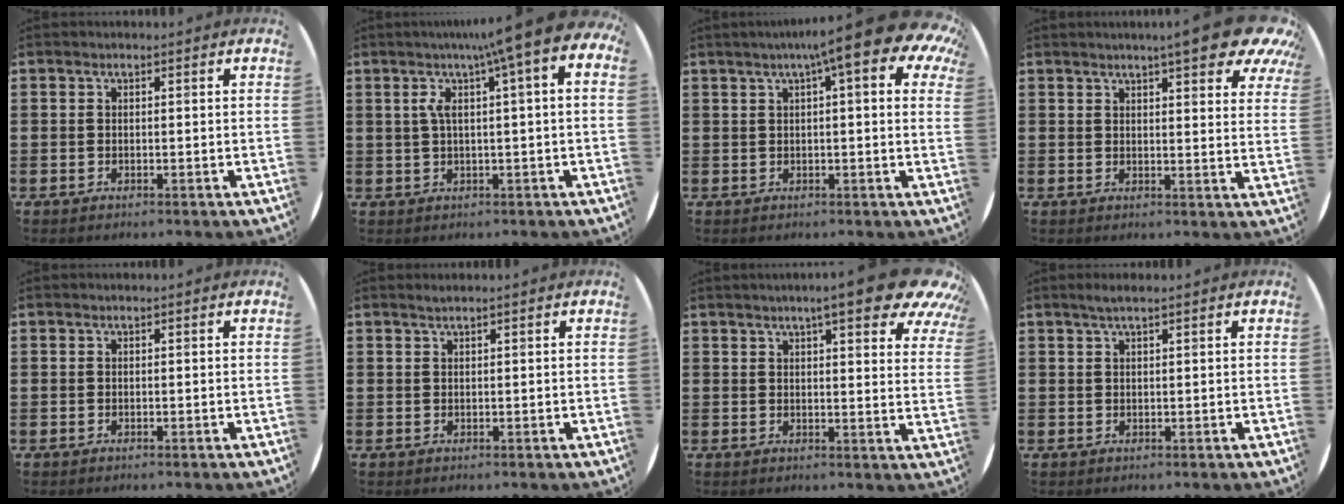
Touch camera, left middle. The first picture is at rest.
{"total": 7.4, "force": [2.9, 0.3, 6.8], "torque": [-0.123, -0.007, 0.042]}
{"total": 10.1, "force": [6.1, 1.4, 7.9], "torque": [-0.124, -0.018, 0.094]}
{"total": 9.2, "force": [7.2, 1.1, 5.7], "torque": [-0.085, -0.026, 0.119]}
{"total": 0.0}
{"total": 0.7, "force": [0.6, -0.1, 0.3], "torque": [-0.003, 0.001, 0.010]}
{"total": 10.3, "force": [7.6, 1.7, 6.8], "torque": [-0.099, -0.027, 0.124]}
{"total": 1.4, "force": [1.0, 0.0, 1.0], "torque": [-0.018, 0.004, 0.017]}